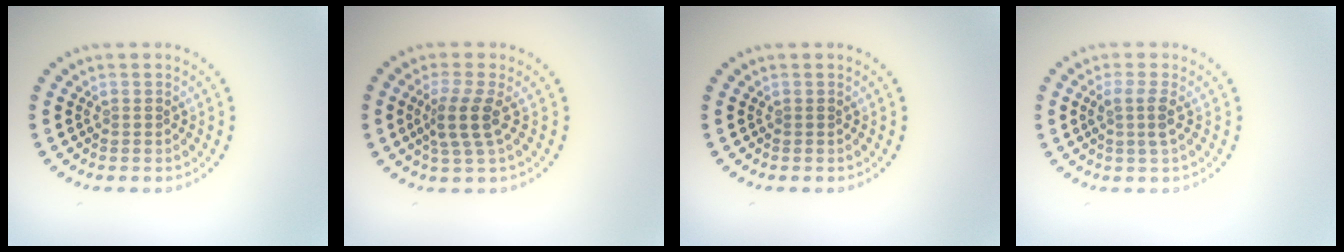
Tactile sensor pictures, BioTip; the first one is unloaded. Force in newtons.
{"total": 2.8, "press": 2.2, "slide": 1.8}
{"total": 0.0}
{"total": 2.0, "press": 1.6, "slide": 1.2}